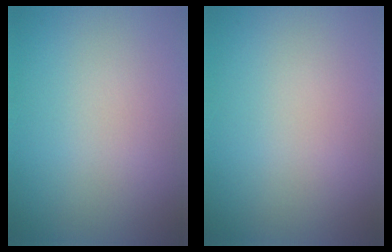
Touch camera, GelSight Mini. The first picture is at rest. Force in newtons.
{"total": 0.0}